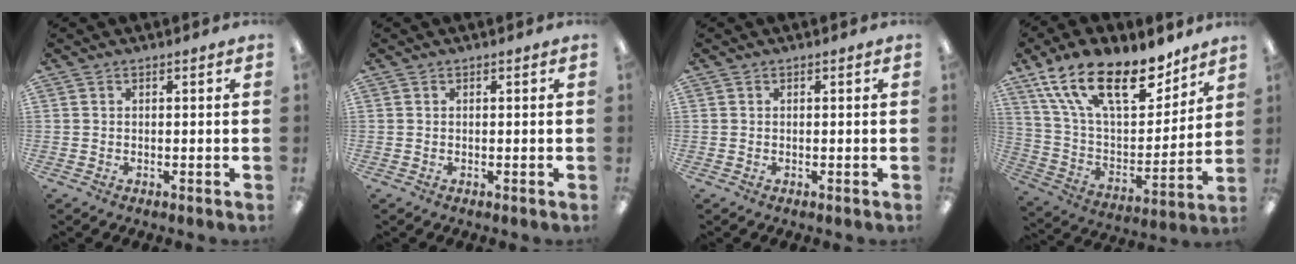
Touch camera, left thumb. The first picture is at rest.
{"total": 0.0}
{"total": 0.0}
{"total": 22.8, "force": [14.9, 9.9, 14.2], "torque": [-0.251, -0.085, 0.262]}